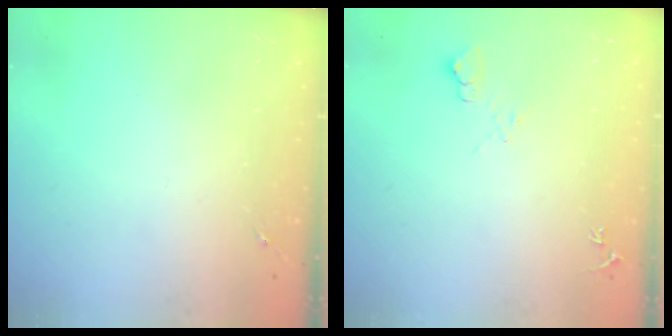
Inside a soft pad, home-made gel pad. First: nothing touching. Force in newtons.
{"total": 6.7, "press": 6.7, "slide": 0.8}